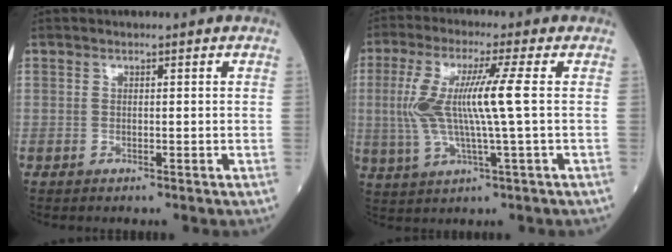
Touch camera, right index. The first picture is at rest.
{"total": 10.2, "force": [0.8, -0.1, 10.1], "torque": [-0.222, 0.006, 0.015]}